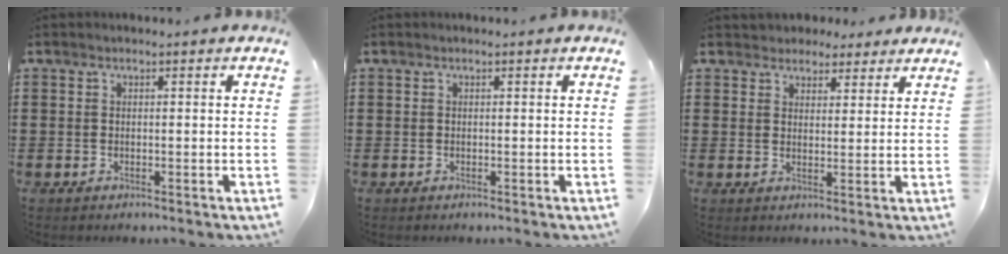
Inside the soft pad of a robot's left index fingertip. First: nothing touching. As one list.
[{"total": 0.0}, {"total": 3.3, "force": [2.8, 1.6, 0.0], "torque": [-0.012, 0.003, 0.054]}]